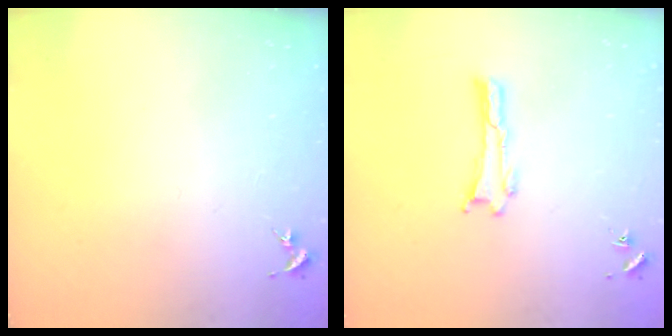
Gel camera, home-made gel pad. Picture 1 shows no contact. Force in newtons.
{"total": 0.0}